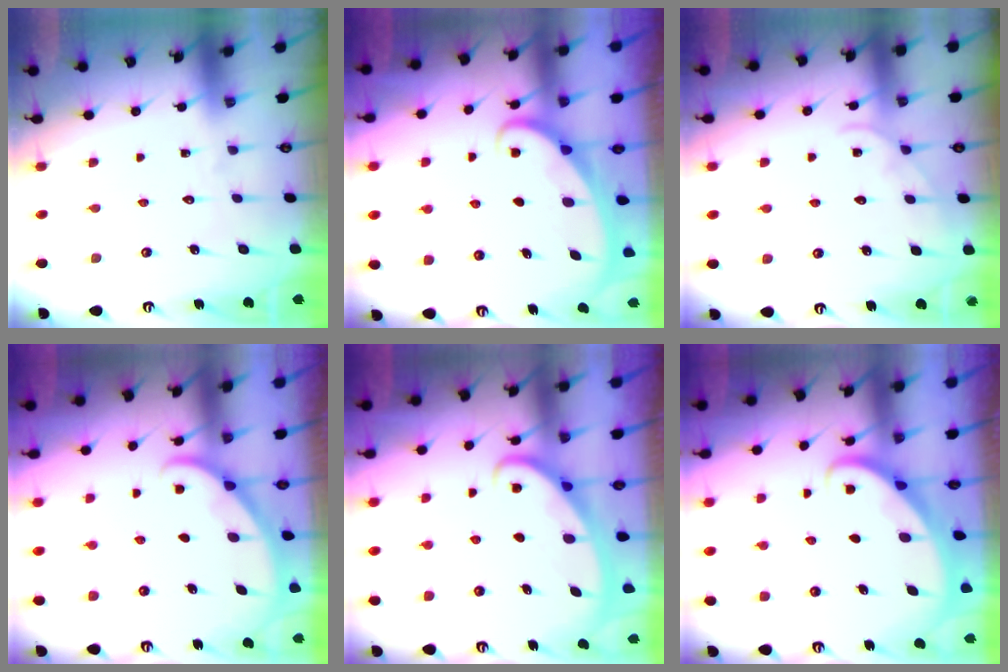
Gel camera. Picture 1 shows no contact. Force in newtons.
{"total": 2.1, "press": 2.1, "slide": 0.1}
{"total": 4.2, "press": 4.2, "slide": 0.3}
{"total": 3.2, "press": 3.2, "slide": 0.3}
{"total": 2.8, "press": 2.8, "slide": 0.4}
{"total": 2.8, "press": 2.8, "slide": 0.2}